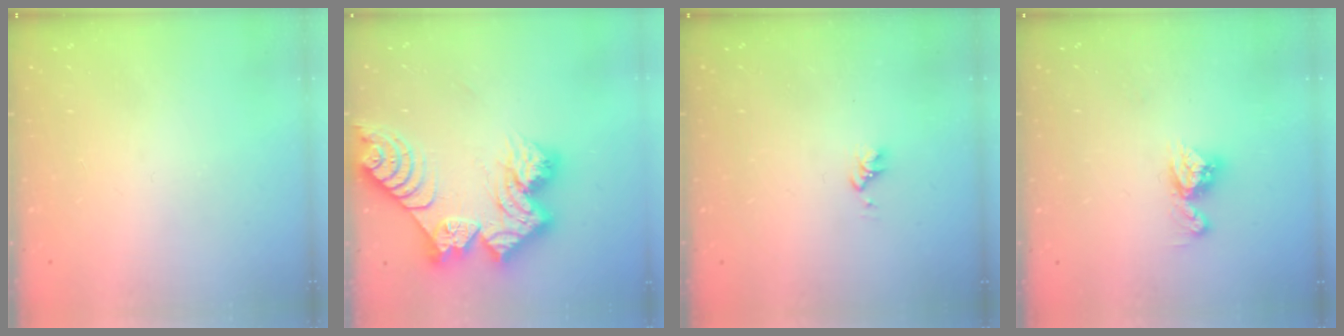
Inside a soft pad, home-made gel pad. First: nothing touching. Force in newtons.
{"total": 19.0, "press": 18.9, "slide": 1.9}
{"total": 2.6, "press": 2.6, "slide": 0.4}
{"total": 8.4, "press": 8.4, "slide": 0.7}